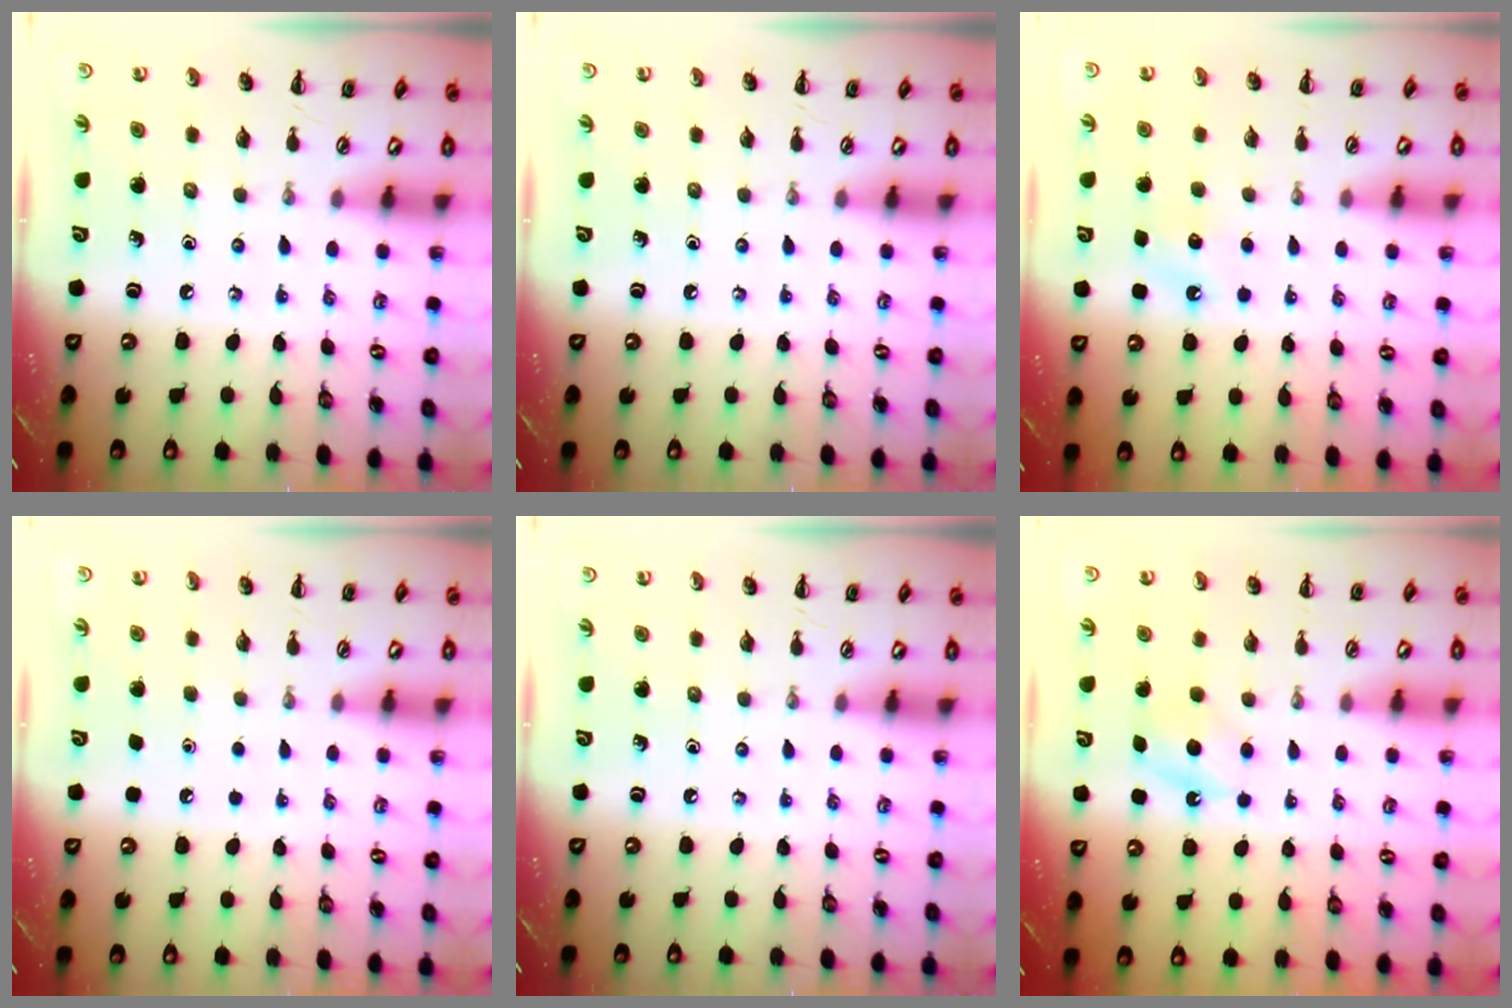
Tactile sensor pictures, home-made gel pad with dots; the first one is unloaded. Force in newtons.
{"total": 0.0}
{"total": 6.2, "press": 6.0, "slide": 1.8}
{"total": 1.6, "press": 1.6, "slide": 0.1}
{"total": 0.0}
{"total": 5.2, "press": 5.0, "slide": 1.5}